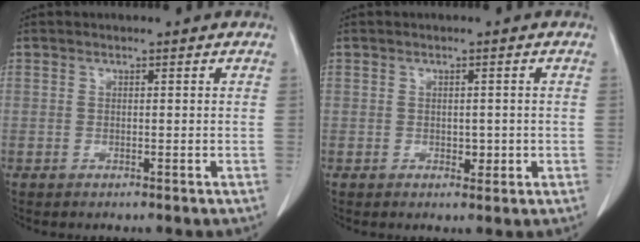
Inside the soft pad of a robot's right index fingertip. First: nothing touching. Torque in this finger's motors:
{"motor_torque": [-0.16, 0.27, -0.06, 0.01]}